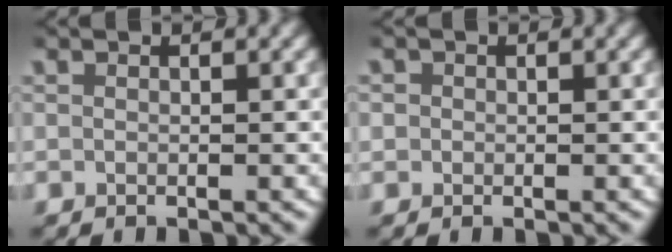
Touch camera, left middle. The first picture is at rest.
{"total": 1.6, "force": [0.3, 1.6, 0.4], "torque": [-0.012, 0.000, 0.002]}